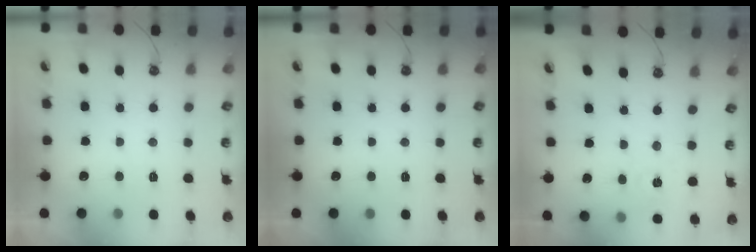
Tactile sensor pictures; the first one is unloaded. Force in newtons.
{"total": 0.0}
{"total": 2.1, "press": 2.1, "slide": 0.2}